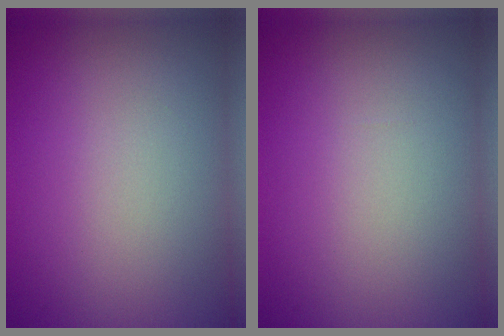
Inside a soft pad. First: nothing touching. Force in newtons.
{"total": 0.0}